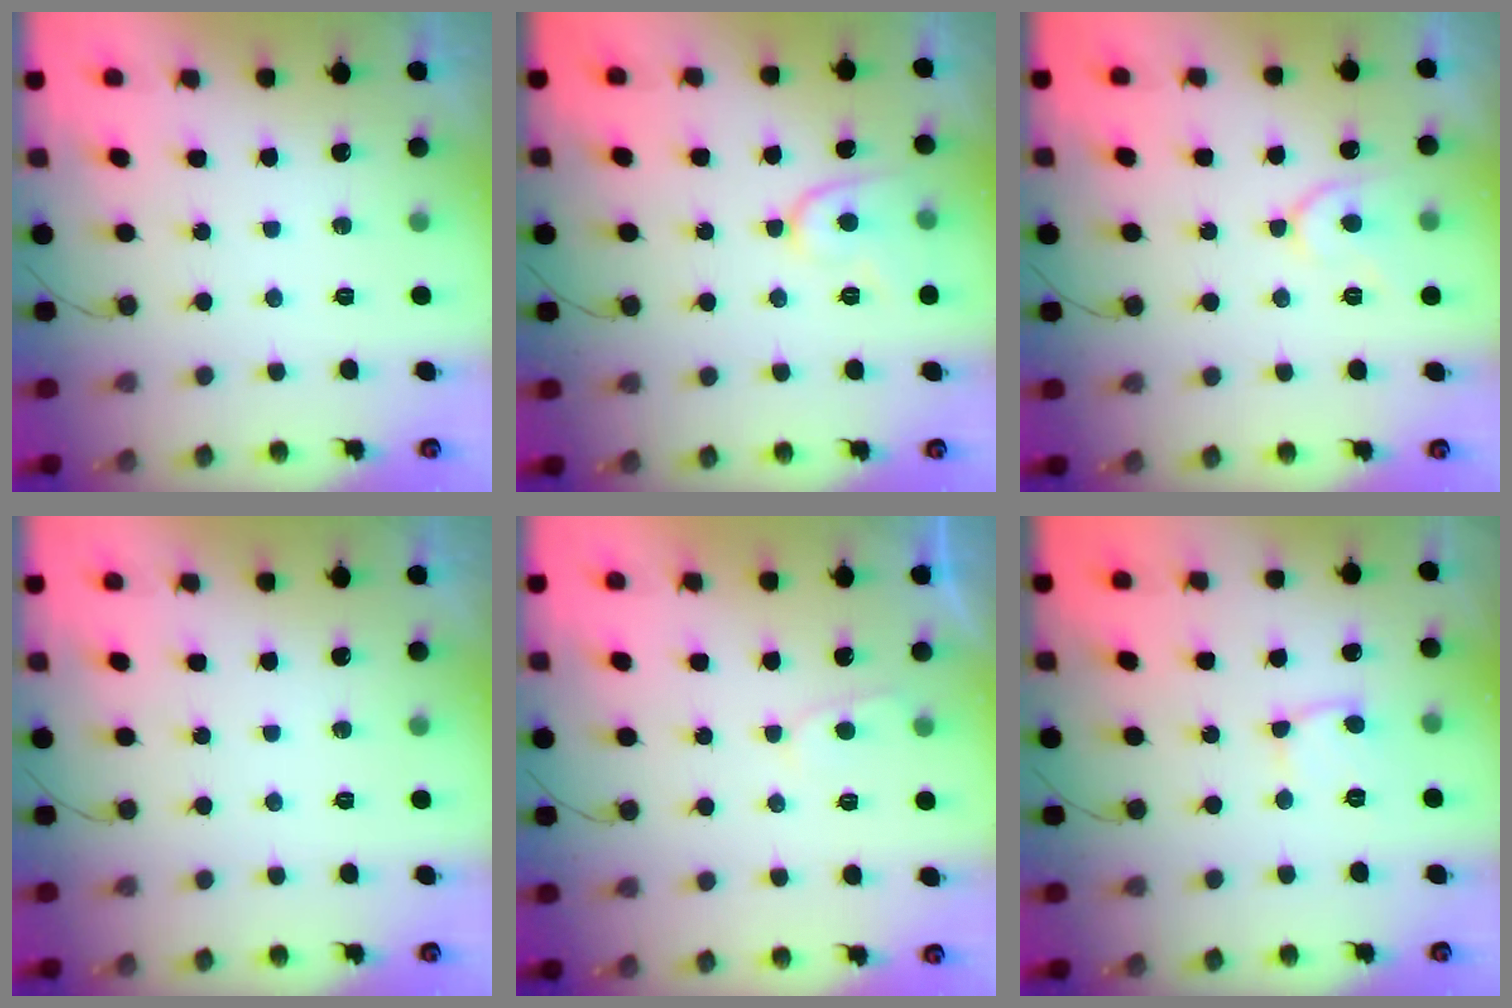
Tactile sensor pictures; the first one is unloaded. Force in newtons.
{"total": 8.4, "press": 8.3, "slide": 1.0}
{"total": 8.7, "press": 8.6, "slide": 1.2}
{"total": 0.0}
{"total": 2.9, "press": 2.9, "slide": 0.4}
{"total": 5.0, "press": 5.0, "slide": 0.8}